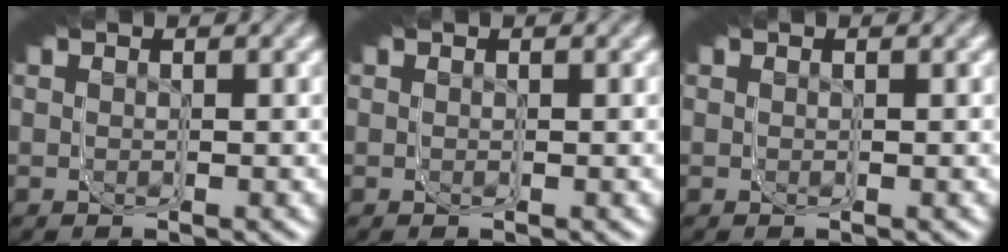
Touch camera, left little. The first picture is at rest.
{"total": 0.0}
{"total": 0.0}